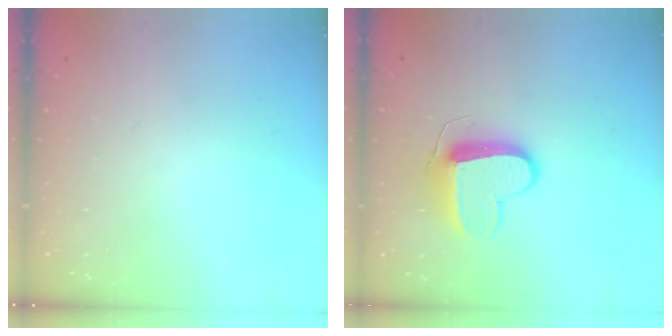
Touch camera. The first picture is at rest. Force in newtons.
{"total": 10.3, "press": 10.2, "slide": 0.5}